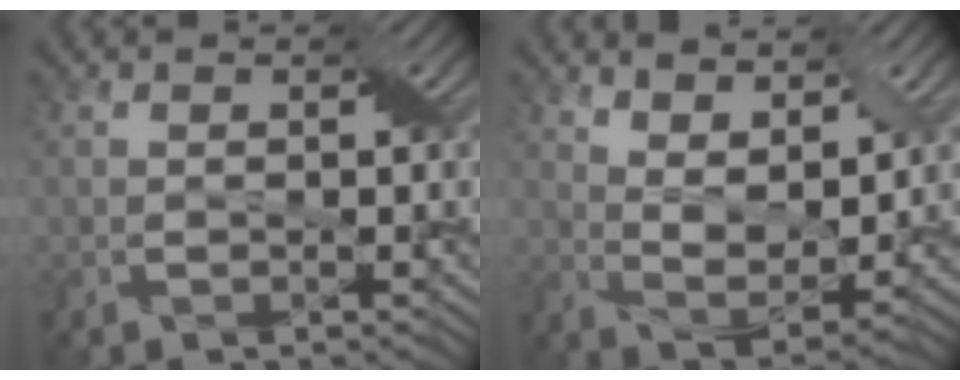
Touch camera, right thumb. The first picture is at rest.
{"total": 7.4, "force": [4.7, 3.2, 4.8], "torque": [-0.095, -0.010, 0.093]}